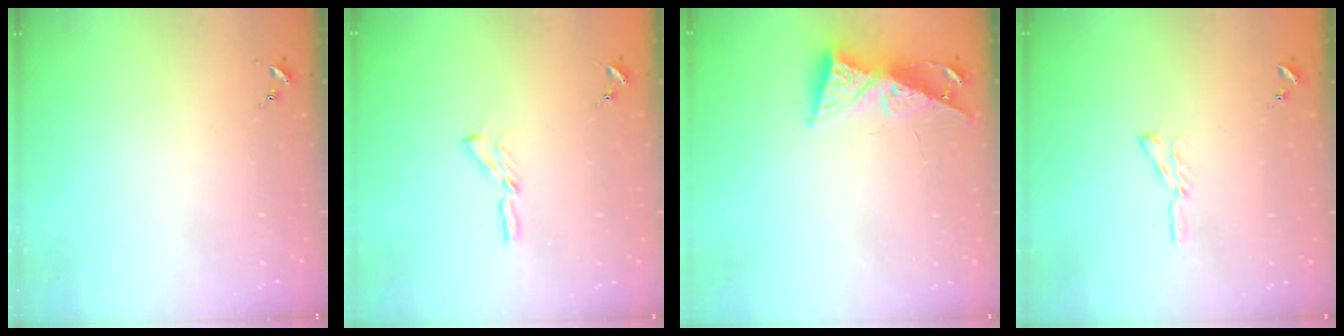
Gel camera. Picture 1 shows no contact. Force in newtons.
{"total": 4.0, "press": 4.0, "slide": 0.4}
{"total": 8.7, "press": 8.7, "slide": 0.6}
{"total": 5.8, "press": 5.8, "slide": 0.6}